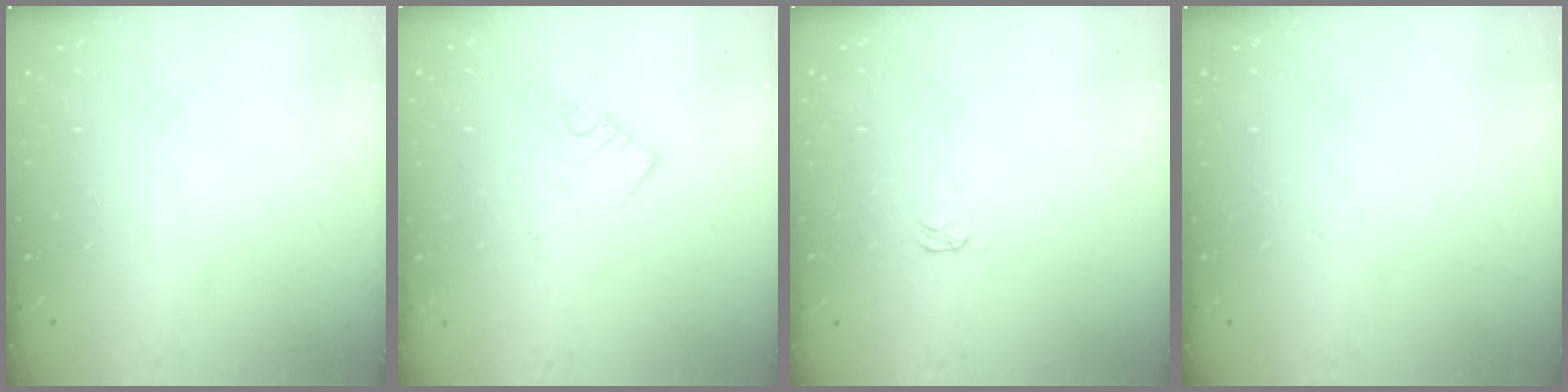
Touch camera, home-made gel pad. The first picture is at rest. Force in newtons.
{"total": 2.7, "press": 2.6, "slide": 0.5}
{"total": 1.6, "press": 1.6, "slide": 0.4}
{"total": 0.0}